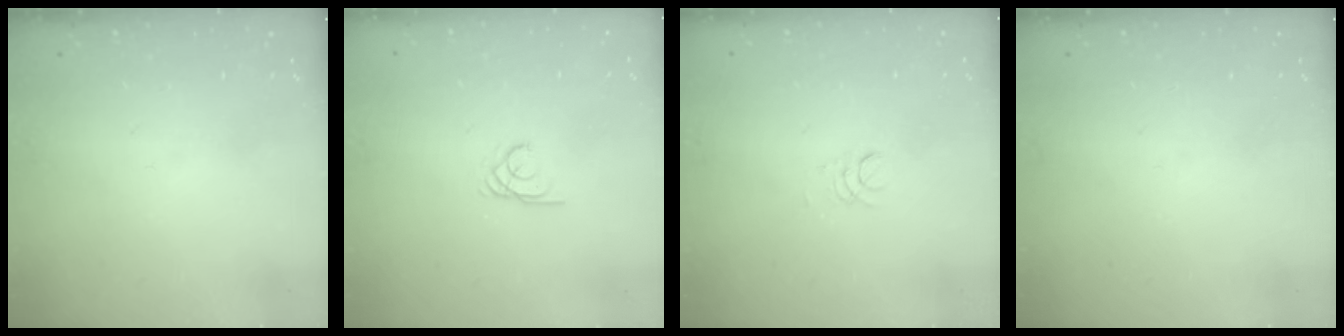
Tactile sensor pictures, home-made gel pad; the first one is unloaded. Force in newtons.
{"total": 1.9, "press": 1.9, "slide": 0.0}
{"total": 2.9, "press": 2.8, "slide": 0.3}
{"total": 0.0}